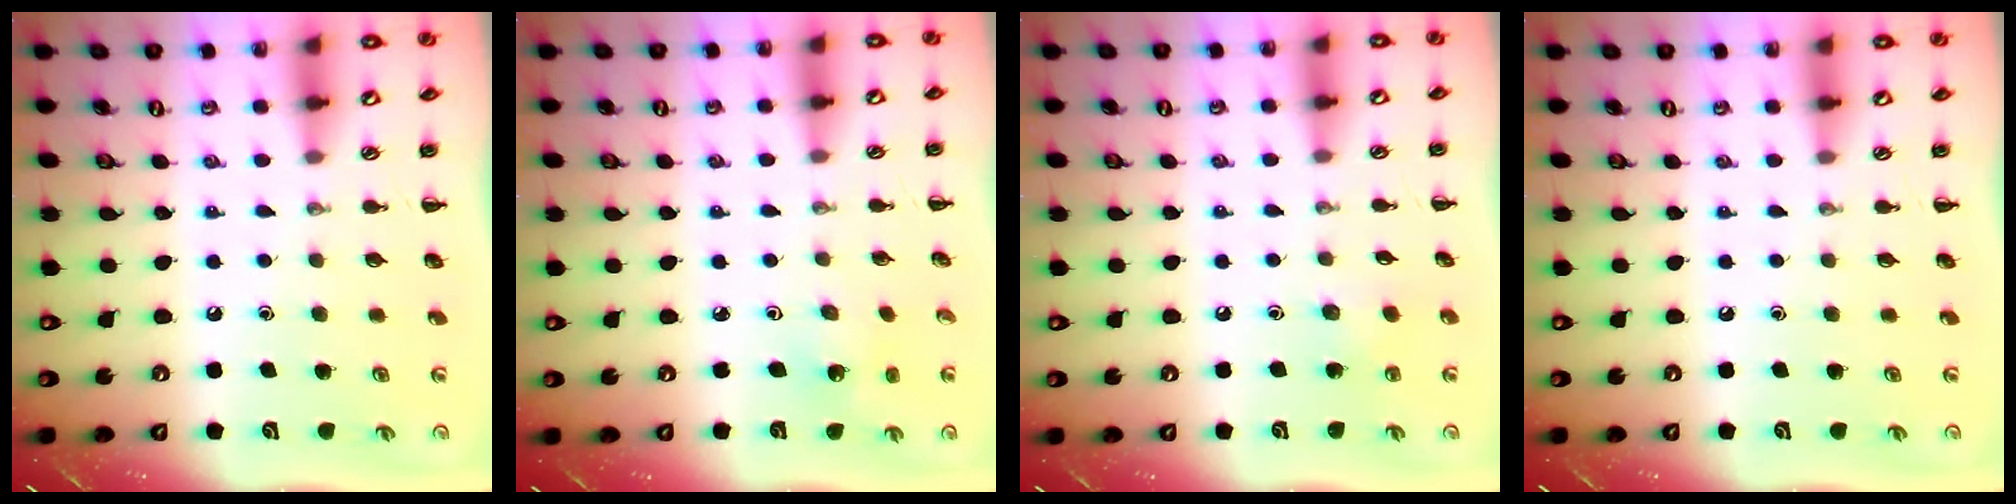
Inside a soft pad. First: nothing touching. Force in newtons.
{"total": 1.6, "press": 1.5, "slide": 0.7}
{"total": 4.2, "press": 4.1, "slide": 1.1}
{"total": 0.0}